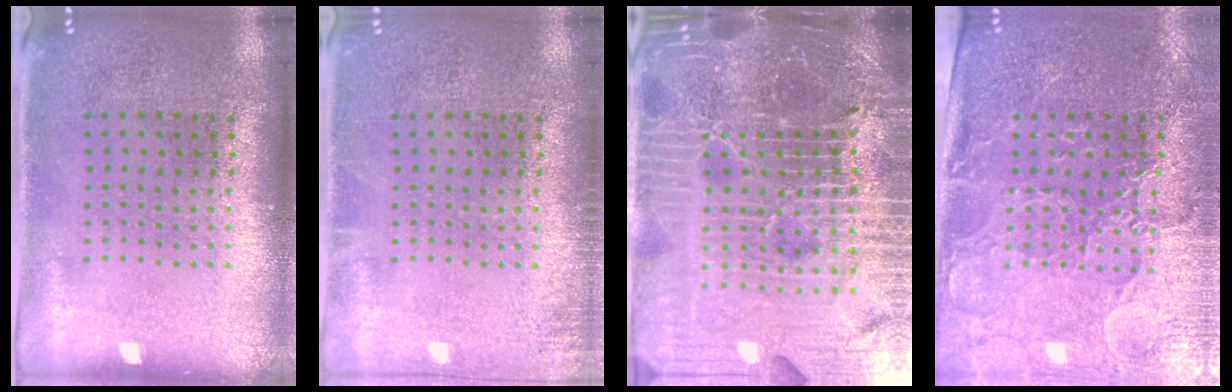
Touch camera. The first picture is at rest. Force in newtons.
{"total": 1.2, "press": 1.1, "slide": 0.2}
{"total": 7.3, "press": 6.4, "slide": 3.7}
{"total": 3.5, "press": 3.2, "slide": 1.3}